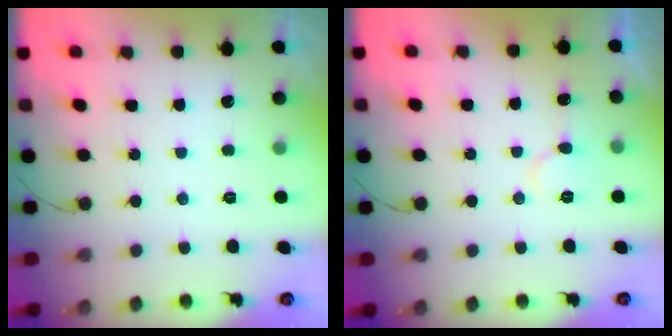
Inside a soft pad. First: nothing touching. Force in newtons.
{"total": 5.8, "press": 5.8, "slide": 0.5}